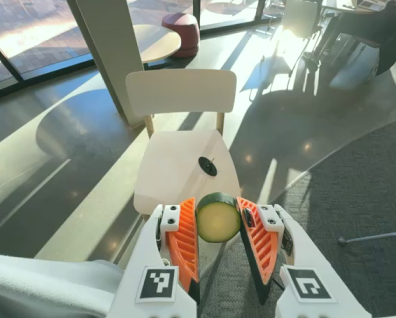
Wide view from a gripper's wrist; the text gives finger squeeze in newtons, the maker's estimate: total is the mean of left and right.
{"total": 10.1, "left": 10.3, "right": 9.8}